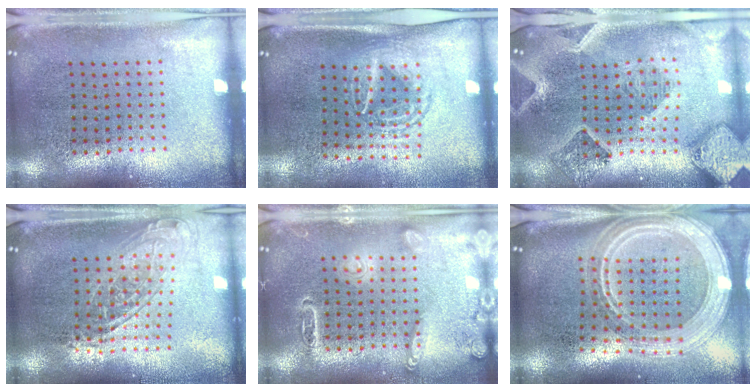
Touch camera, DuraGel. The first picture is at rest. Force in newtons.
{"total": 1.6, "press": 1.3, "slide": 0.9}
{"total": 2.1, "press": 1.9, "slide": 0.7}
{"total": 1.6, "press": 1.2, "slide": 1.0}
{"total": 2.7, "press": 2.7, "slide": 0.3}
{"total": 3.0, "press": 2.5, "slide": 1.7}